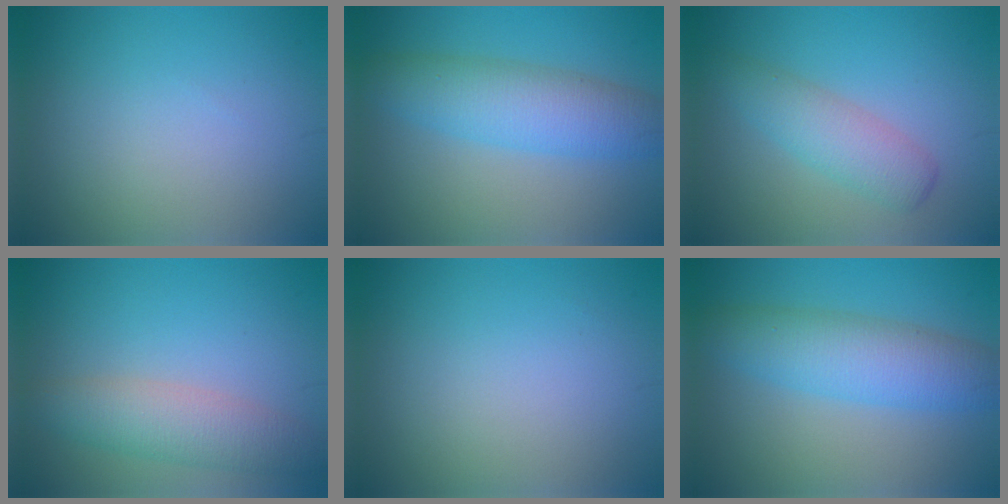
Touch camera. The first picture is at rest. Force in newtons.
{"total": 6.0, "press": 6.0, "slide": 0.1}
{"total": 3.6, "press": 3.6, "slide": 0.1}
{"total": 4.5, "press": 4.5, "slide": 0.1}
{"total": 0.0}
{"total": 6.0, "press": 6.0, "slide": 0.1}